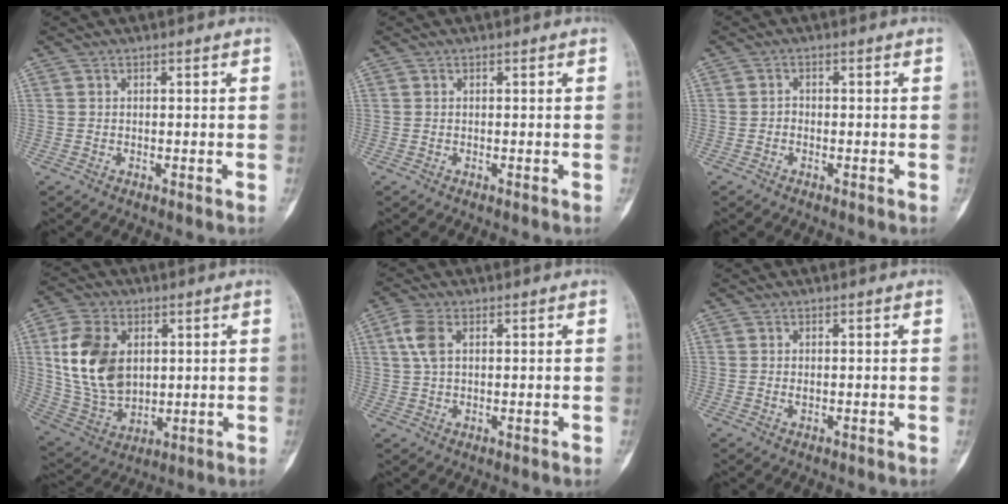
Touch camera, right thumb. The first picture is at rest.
{"total": 0.0}
{"total": 1.0, "force": [-0.6, 0.7, 0.5], "torque": [-0.005, 0.006, -0.015]}
{"total": 15.5, "force": [3.0, 10.5, 11.1], "torque": [-0.200, -0.008, 0.069]}
{"total": 4.9, "force": [1.6, 2.6, 3.8], "torque": [-0.091, 0.010, 0.031]}
{"total": 0.5, "force": [0.1, 0.3, 0.4], "torque": [-0.008, 0.000, 0.001]}